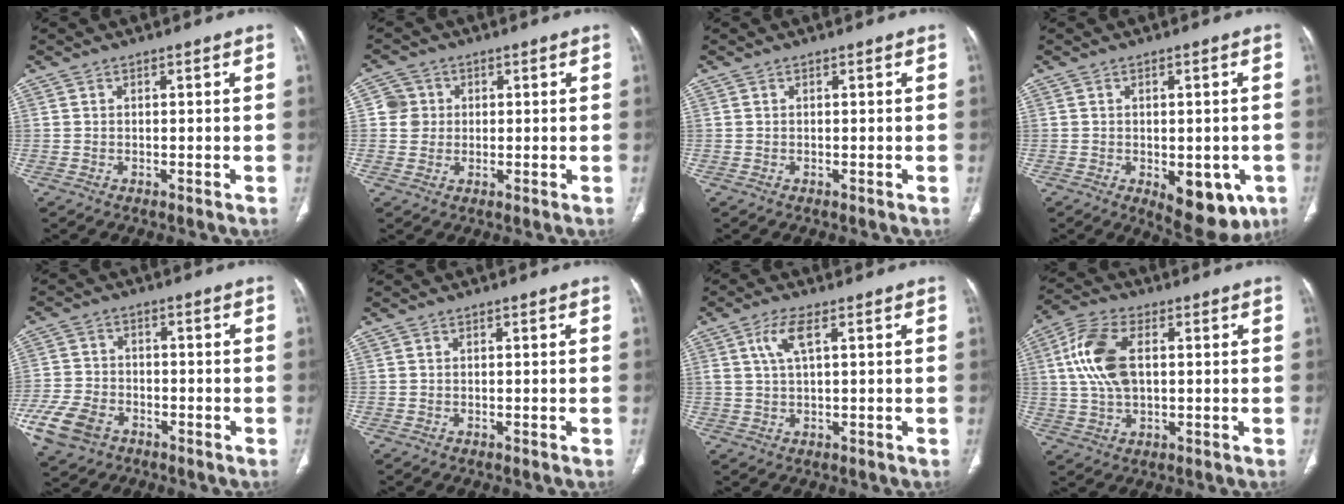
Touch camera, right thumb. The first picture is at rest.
{"total": 4.0, "force": [0.6, 3.9, 0.5], "torque": [0.018, 0.005, 0.007]}
{"total": 0.0}
{"total": 10.8, "force": [-3.9, 5.5, 8.4], "torque": [-0.079, 0.002, -0.037]}
{"total": 11.1, "force": [-5.6, 7.6, 5.8], "torque": [-0.131, 0.012, -0.100]}
{"total": 0.0}
{"total": 4.9, "force": [1.8, 1.4, 4.2], "torque": [-0.101, 0.003, 0.043]}
{"total": 11.5, "force": [1.9, 6.3, 9.4], "torque": [-0.201, 0.012, 0.036]}